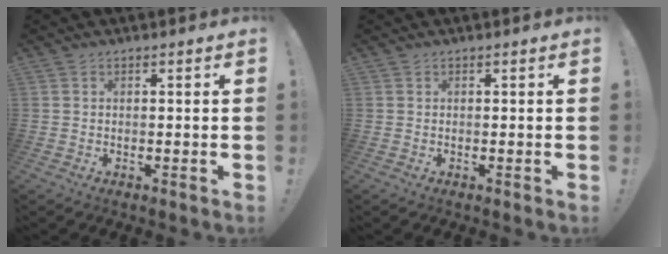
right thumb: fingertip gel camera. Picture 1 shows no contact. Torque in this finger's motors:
{"motor_torque": [0.00, 0.00, 0.04, -0.07, 0.00]}